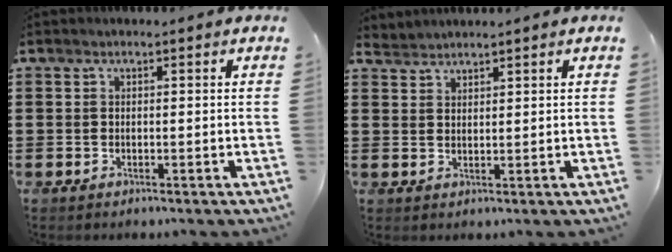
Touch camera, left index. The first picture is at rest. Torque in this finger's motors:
{"motor_torque": [0.00, 0.01, 0.03, -0.02]}